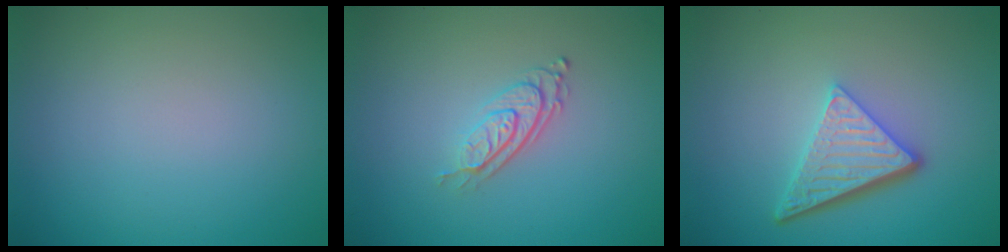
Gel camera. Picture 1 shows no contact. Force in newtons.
{"total": 2.8, "press": 2.0, "slide": 2.1}
{"total": 4.9, "press": 3.5, "slide": 3.4}